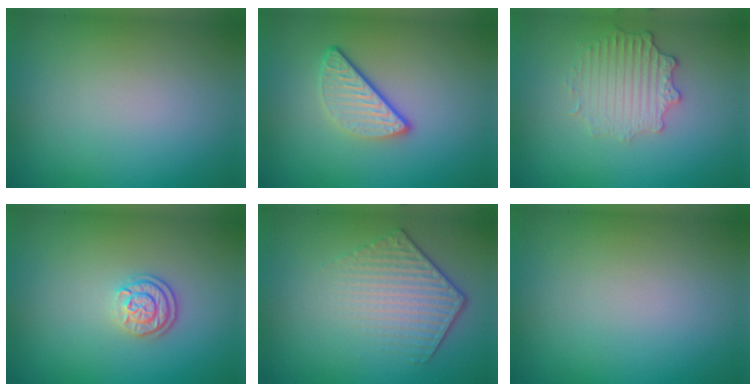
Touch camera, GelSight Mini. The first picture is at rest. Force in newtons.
{"total": 3.2, "press": 2.5, "slide": 2.1}
{"total": 2.7, "press": 2.6, "slide": 0.8}
{"total": 2.5, "press": 2.0, "slide": 1.5}
{"total": 4.4, "press": 3.2, "slide": 3.1}
{"total": 0.0}